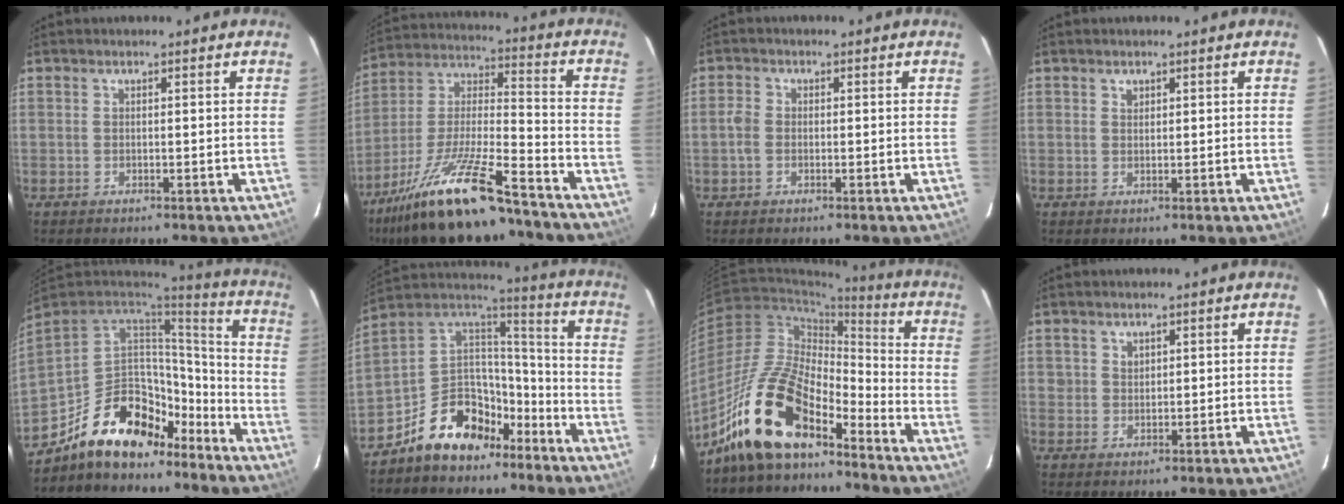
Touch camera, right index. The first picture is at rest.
{"total": 21.7, "force": [-15.3, 5.2, 14.4], "torque": [-0.283, -0.019, -0.263]}
{"total": 2.4, "force": [-0.6, 1.9, 1.4], "torque": [-0.032, 0.005, -0.014]}
{"total": 0.9, "force": [0.6, 0.7, 0.2], "torque": [-0.002, 0.002, 0.010]}
{"total": 20.6, "force": [-13.7, 11.5, 10.2], "torque": [-0.217, 0.033, -0.203]}
{"total": 16.7, "force": [-10.6, 10.2, 7.9], "torque": [-0.170, 0.051, -0.170]}
{"total": 16.3, "force": [-12.2, 5.9, 9.0], "torque": [-0.178, 0.009, -0.236]}
{"total": 1.7, "force": [1.1, 1.3, 0.2], "torque": [0.005, 0.005, 0.020]}